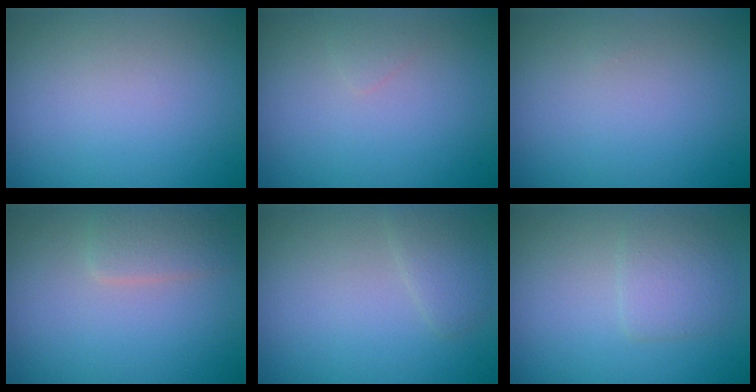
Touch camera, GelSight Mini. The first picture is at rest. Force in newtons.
{"total": 0.5, "press": 0.5, "slide": 0.0}
{"total": 0.0}
{"total": 2.0, "press": 2.0, "slide": 0.1}
{"total": 1.6, "press": 1.6, "slide": 0.1}
{"total": 2.2, "press": 2.2, "slide": 0.1}